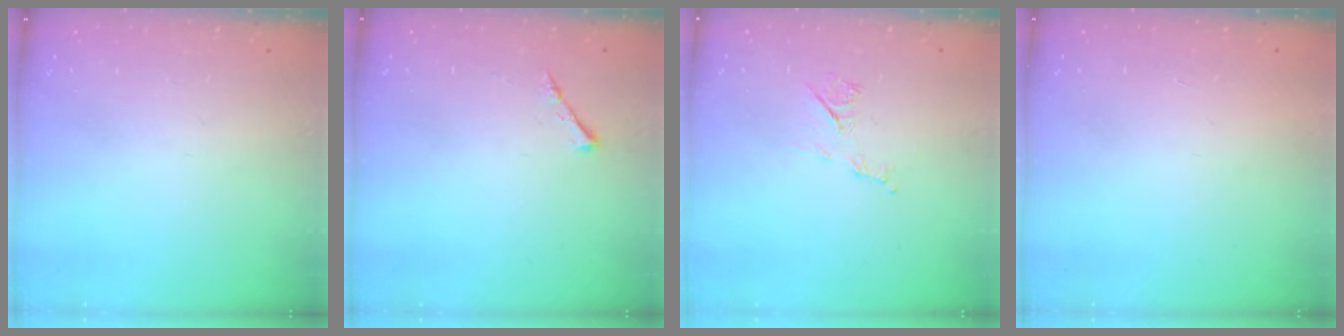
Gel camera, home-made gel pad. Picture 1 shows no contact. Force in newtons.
{"total": 3.7, "press": 3.6, "slide": 0.5}
{"total": 6.6, "press": 6.5, "slide": 0.9}
{"total": 1.7, "press": 1.7, "slide": 0.1}